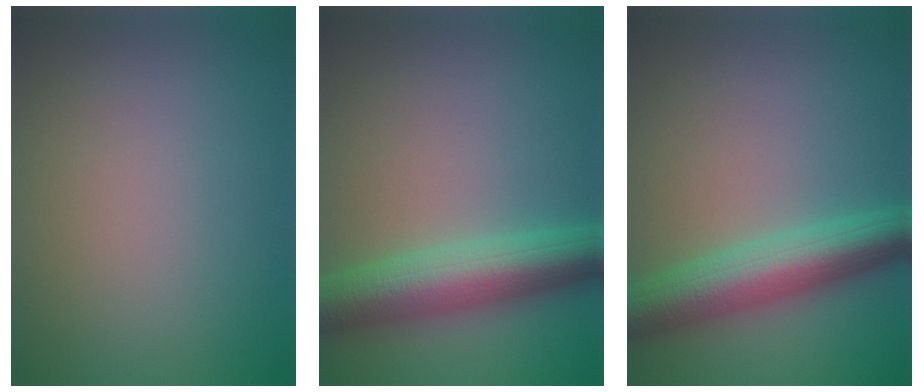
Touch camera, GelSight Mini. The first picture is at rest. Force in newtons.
{"total": 7.5, "press": 7.5, "slide": 0.1}
{"total": 7.2, "press": 7.2, "slide": 0.2}